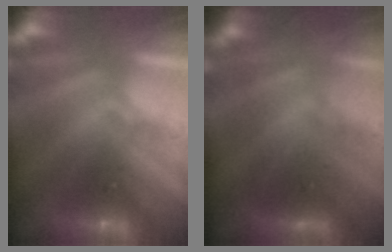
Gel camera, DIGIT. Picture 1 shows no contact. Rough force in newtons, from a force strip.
{"total": 4.8}